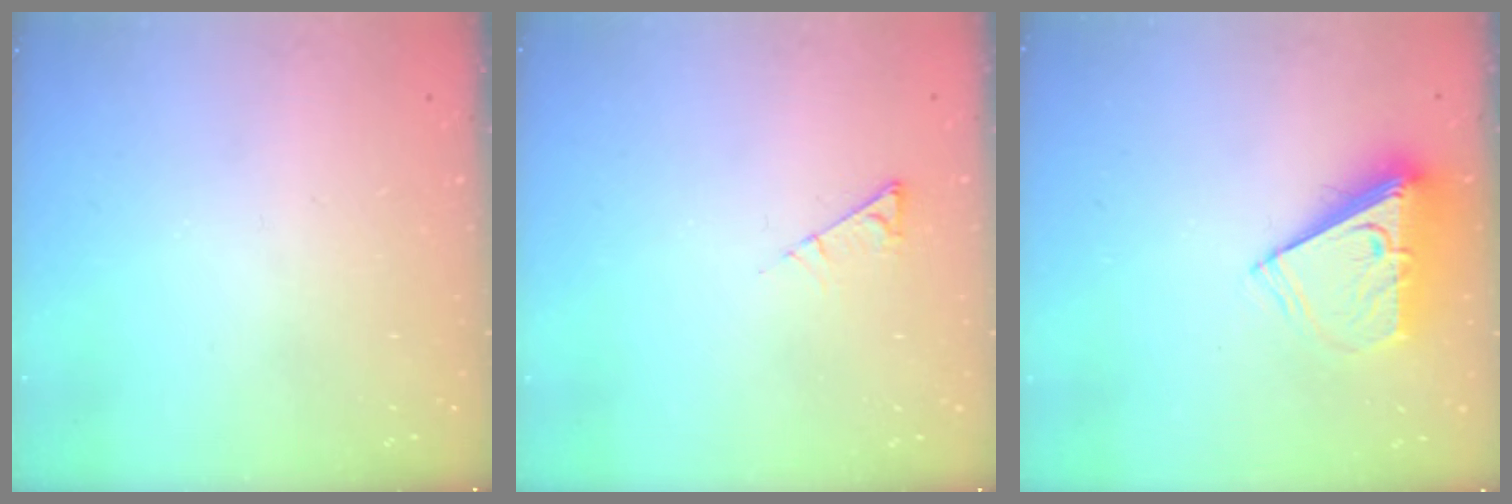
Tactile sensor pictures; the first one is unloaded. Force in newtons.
{"total": 4.0, "press": 3.9, "slide": 0.6}
{"total": 7.1, "press": 7.0, "slide": 1.0}